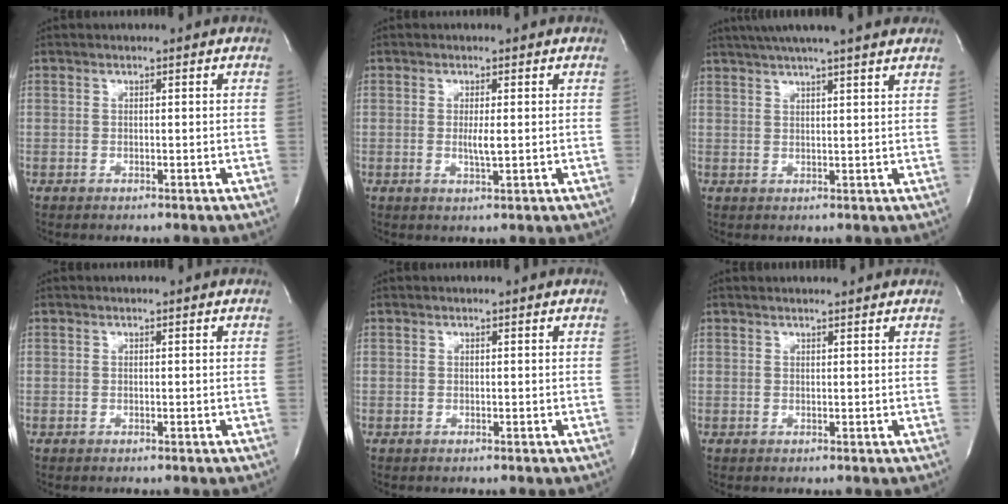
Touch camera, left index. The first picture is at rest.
{"total": 2.1, "force": [0.0, 0.2, 2.1], "torque": [-0.044, -0.006, 0.000]}
{"total": 12.9, "force": [10.9, -0.3, 6.9], "torque": [-0.119, 0.031, 0.141]}
{"total": 0.0}
{"total": 0.0}
{"total": 2.6, "force": [2.6, 0.1, 0.5], "torque": [-0.012, 0.010, 0.031]}